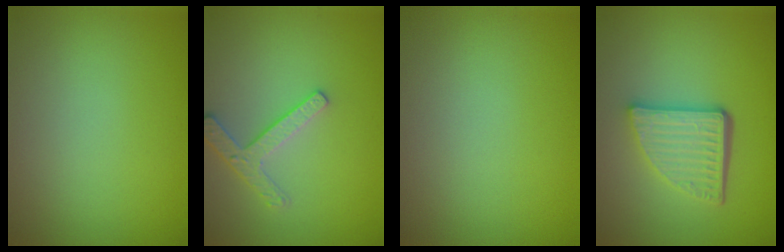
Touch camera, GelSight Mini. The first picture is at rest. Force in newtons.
{"total": 2.5, "press": 2.4, "slide": 0.7}
{"total": 0.0}
{"total": 5.0, "press": 3.6, "slide": 3.6}